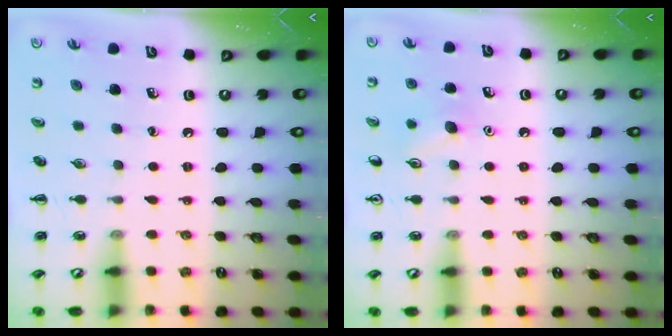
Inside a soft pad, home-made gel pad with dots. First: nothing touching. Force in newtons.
{"total": 7.7, "press": 7.5, "slide": 1.9}